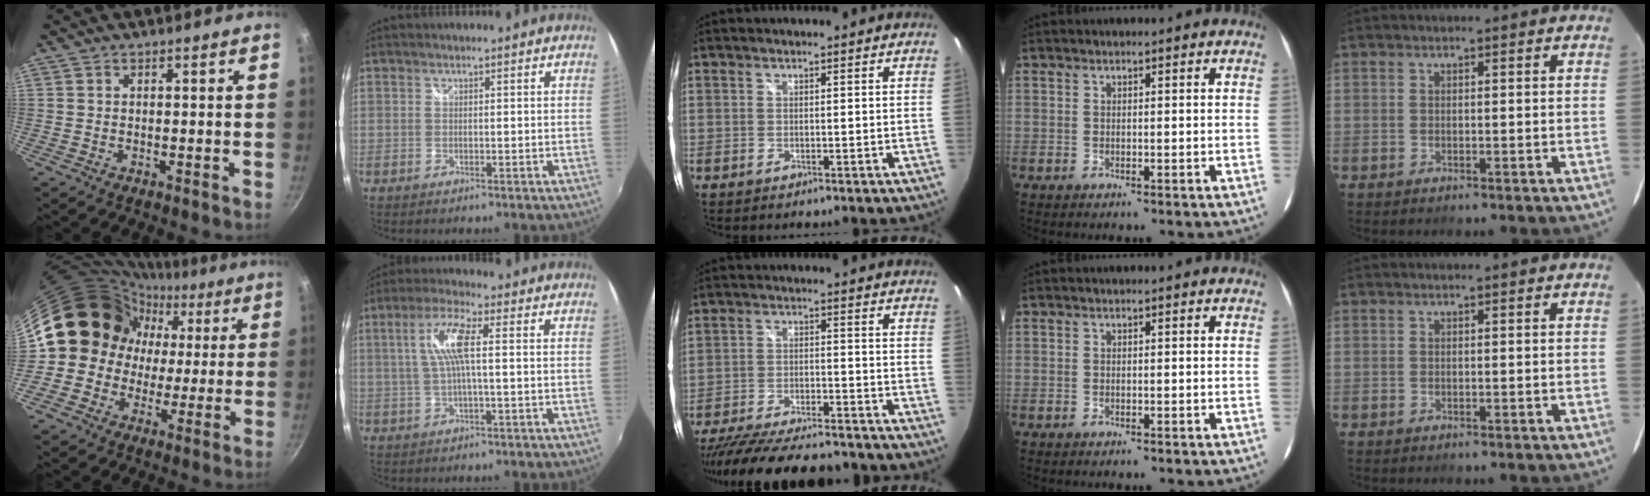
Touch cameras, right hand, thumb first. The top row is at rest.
{"thumb": {"total": 15.2, "force": [1.4, 14.0, 5.7], "torque": [-0.038, 0.032, 0.009]}, "index": {"total": 7.4, "force": [0.8, 1.0, 7.3], "torque": [-0.141, 0.007, 0.018]}, "middle": {"total": 21.4, "force": [-18.5, 4.6, 9.9], "torque": [-0.195, -0.036, -0.278]}}